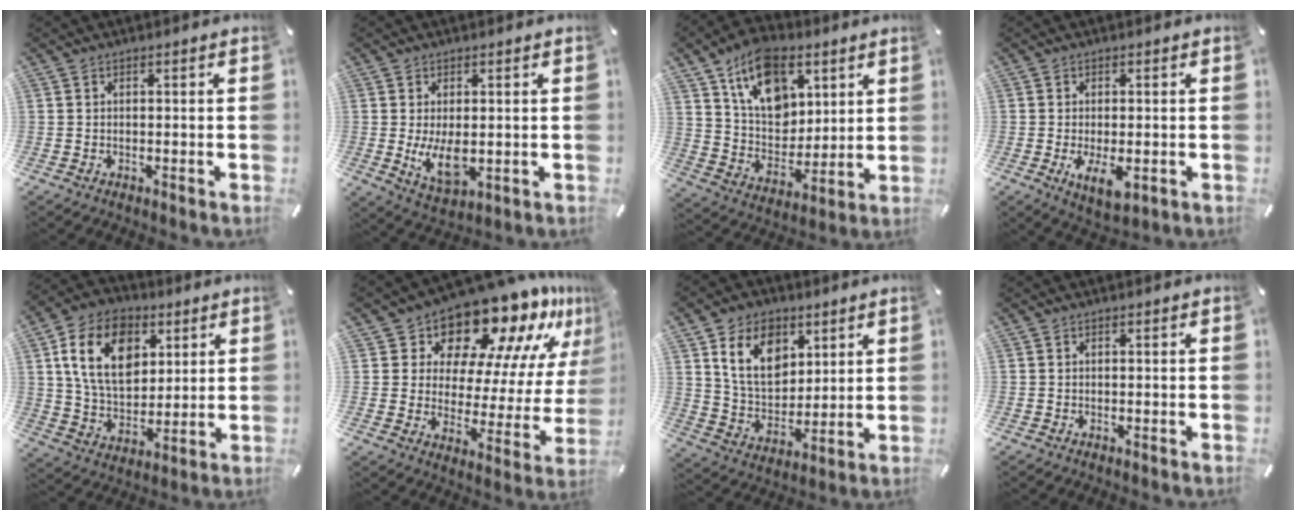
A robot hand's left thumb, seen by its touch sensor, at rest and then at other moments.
{"total": 8.2, "force": [-0.2, 4.5, 6.9], "torque": [-0.127, -0.016, -0.005]}
{"total": 15.5, "force": [8.5, 10.5, 7.5], "torque": [-0.129, -0.037, 0.163]}
{"total": 5.9, "force": [-1.2, 2.9, 5.0], "torque": [-0.090, -0.012, -0.023]}
{"total": 15.9, "force": [5.6, 11.3, 9.8], "torque": [-0.188, -0.006, 0.100]}
{"total": 16.6, "force": [14.6, 6.1, 5.0], "torque": [-0.076, -0.138, 0.240]}
{"total": 13.1, "force": [6.4, 9.4, 6.5], "torque": [-0.122, -0.019, 0.121]}
{"total": 0.0}